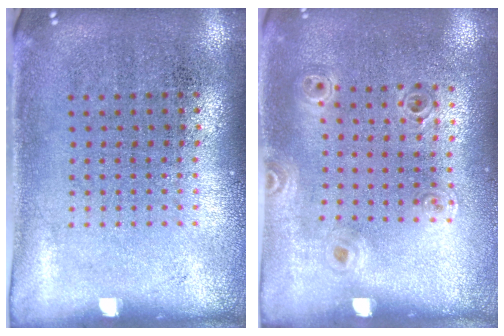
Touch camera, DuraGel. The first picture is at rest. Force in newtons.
{"total": 0.9, "press": 0.9, "slide": 0.0}